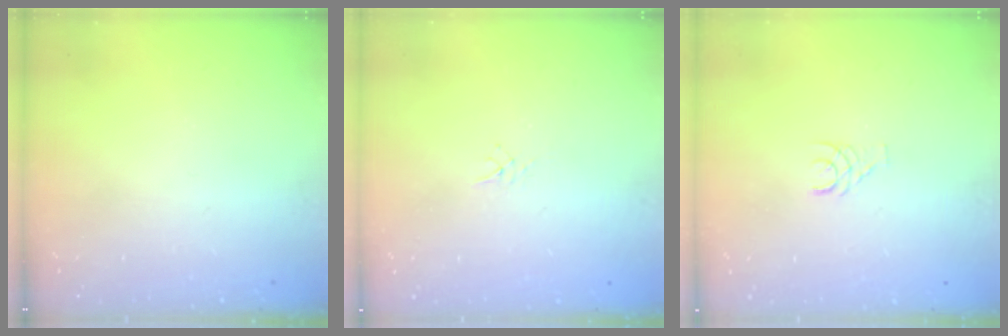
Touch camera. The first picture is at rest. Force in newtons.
{"total": 1.9, "press": 1.9, "slide": 0.3}
{"total": 3.9, "press": 3.9, "slide": 0.4}